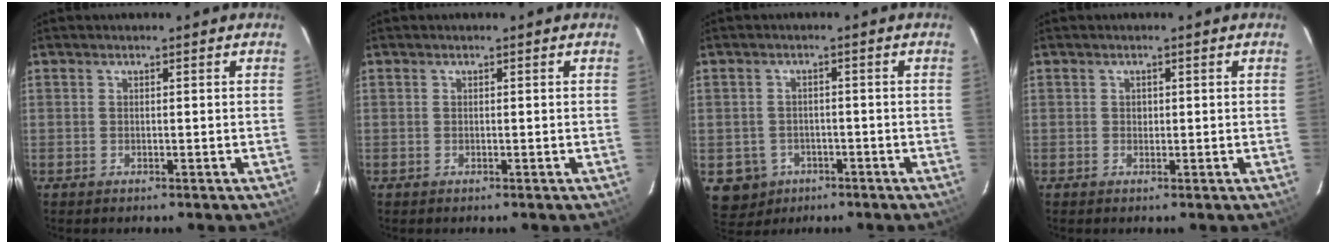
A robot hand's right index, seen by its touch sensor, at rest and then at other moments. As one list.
[{"total": 0.0}, {"total": 6.6, "force": [-2.7, 5.9, 1.3], "torque": [-0.039, 0.012, -0.030]}, {"total": 0.8, "force": [0.1, 0.8, 0.2], "torque": [0.001, 0.002, 0.002]}]